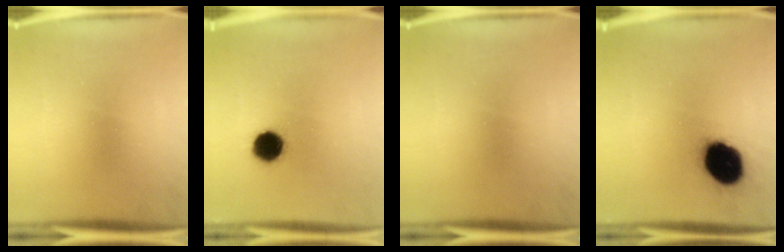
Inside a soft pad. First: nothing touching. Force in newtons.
{"total": 8.9}
{"total": 0.0}
{"total": 18.1}